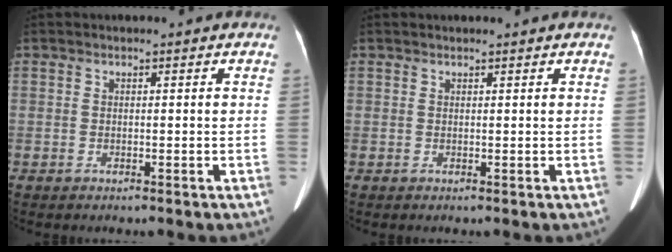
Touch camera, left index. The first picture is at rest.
{"total": 0.9, "force": [0.8, 0.1, 0.4], "torque": [-0.005, 0.013, 0.014]}